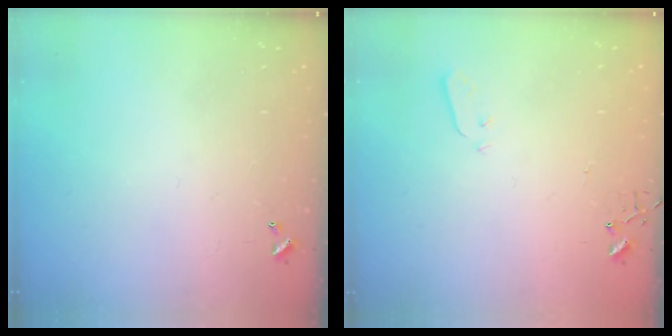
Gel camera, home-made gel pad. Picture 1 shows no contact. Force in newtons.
{"total": 3.0, "press": 3.0, "slide": 0.3}